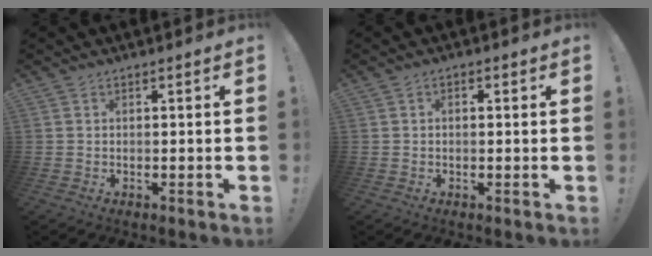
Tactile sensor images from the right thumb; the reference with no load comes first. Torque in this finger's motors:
{"motor_torque": [-0.05, -0.15, -0.05, 0.17, -0.02]}